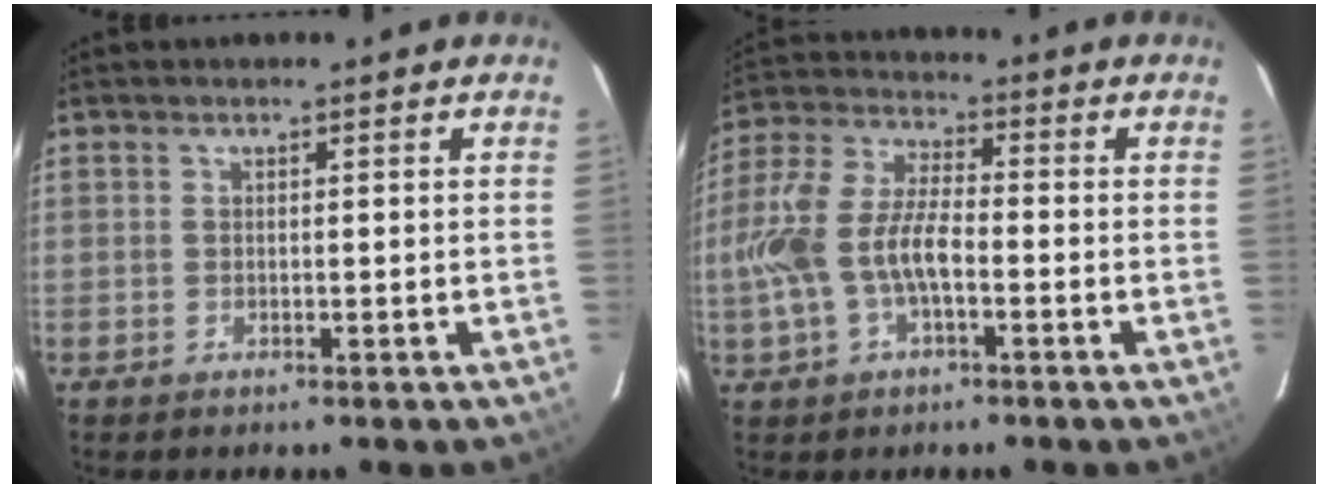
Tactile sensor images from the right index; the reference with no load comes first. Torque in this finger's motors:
{"motor_torque": [0.60, -0.11, 0.56, 0.21]}